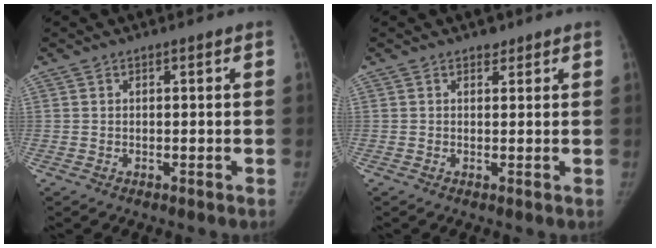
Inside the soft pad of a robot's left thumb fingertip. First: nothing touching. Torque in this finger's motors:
{"motor_torque": [0.29, -0.22, 0.54, -0.30, 0.07]}